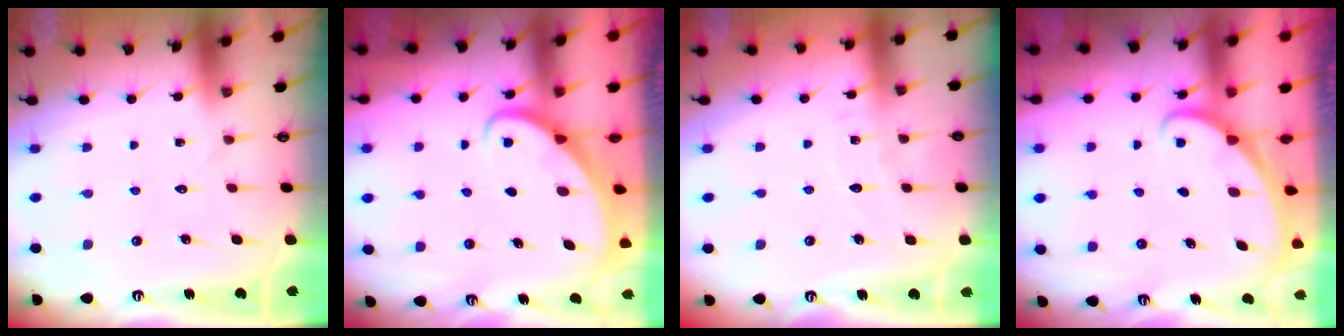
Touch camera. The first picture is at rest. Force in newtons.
{"total": 2.3, "press": 2.3, "slide": 0.2}
{"total": 3.7, "press": 3.7, "slide": 0.2}
{"total": 1.6, "press": 1.6, "slide": 0.1}